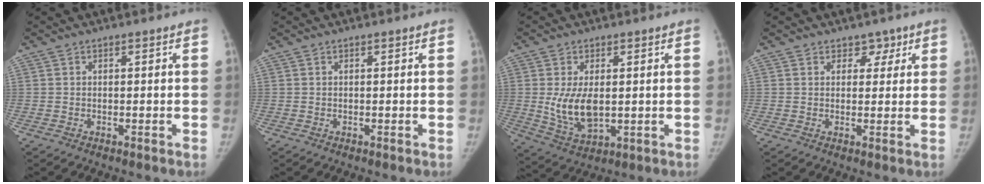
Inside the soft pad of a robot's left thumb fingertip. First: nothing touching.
{"total": 0.0}
{"total": 9.0, "force": [0.4, 5.0, 7.5], "torque": [-0.134, -0.016, 0.022]}
{"total": 3.0, "force": [1.8, 2.2, 0.7], "torque": [0.018, -0.008, 0.021]}